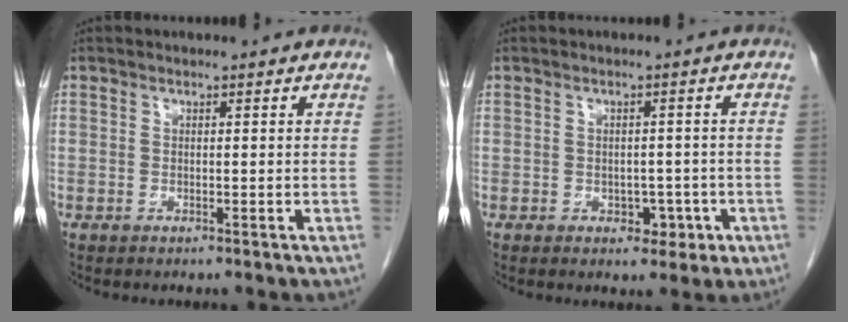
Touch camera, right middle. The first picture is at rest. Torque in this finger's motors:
{"motor_torque": [-0.15, 0.03, 0.03, 0.02]}